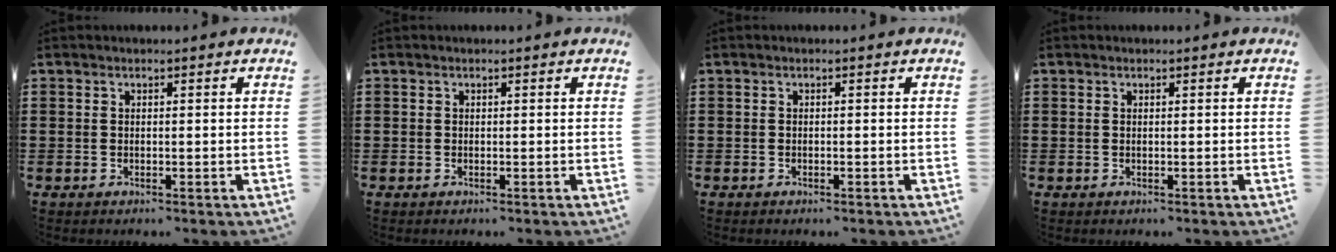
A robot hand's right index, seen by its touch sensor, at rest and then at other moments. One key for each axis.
{"total": 0.0}
{"total": 0.6, "fx": -0.5, "fy": 0.1, "fz": 0.2, "tx": -0.007, "ty": -0.003, "tz": -0.010}
{"total": 0.0}